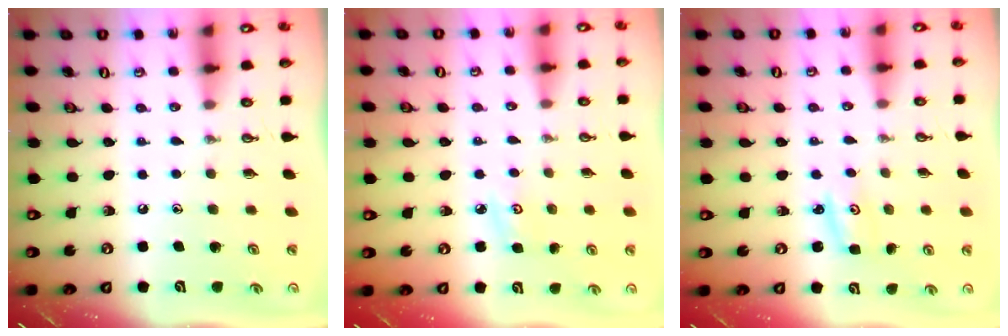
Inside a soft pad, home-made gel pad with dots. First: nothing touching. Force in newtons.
{"total": 3.8, "press": 3.7, "slide": 0.4}
{"total": 3.3, "press": 3.3, "slide": 0.3}